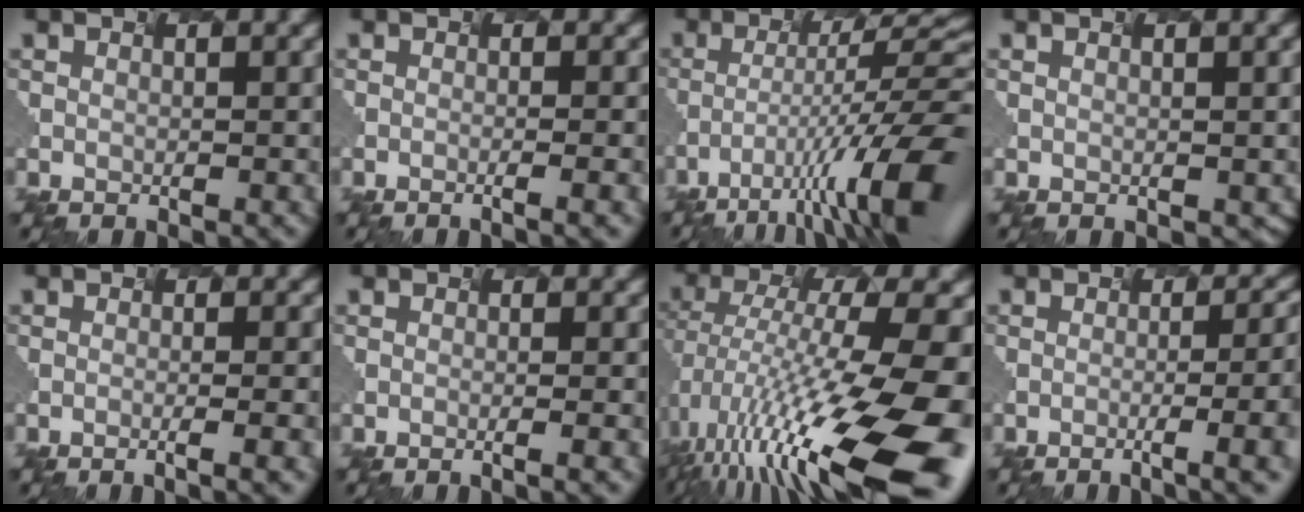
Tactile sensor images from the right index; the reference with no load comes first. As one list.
[{"total": 2.6, "force": [-0.9, 0.8, 2.4], "torque": [-0.013, 0.006, -0.014]}, {"total": 11.3, "force": [-5.9, 1.6, 9.5], "torque": [-0.165, 0.004, -0.071]}, {"total": 0.6, "force": [0.0, 0.3, 0.5], "torque": [-0.003, 0.008, 0.021]}, {"total": 3.7, "force": [-1.3, 1.0, 3.3], "torque": [-0.025, 0.003, -0.008]}, {"total": 2.2, "force": [-0.7, 0.7, 2.0], "torque": [-0.009, 0.008, -0.015]}, {"total": 15.0, "force": [-5.8, 4.3, 13.1], "torque": [-0.247, -0.006, -0.078]}, {"total": 5.9, "force": [-1.0, 1.8, 5.6], "torque": [-0.068, 0.003, 0.002]}]